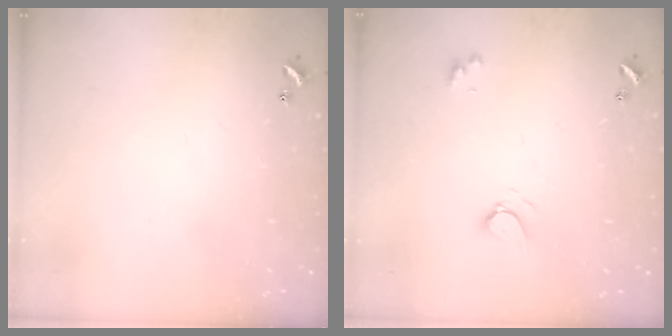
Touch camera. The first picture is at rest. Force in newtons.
{"total": 2.6, "press": 2.5, "slide": 0.5}